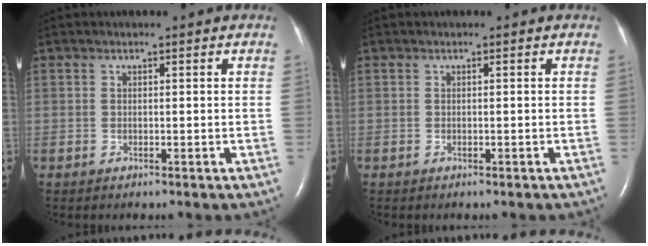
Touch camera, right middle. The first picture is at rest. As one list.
[{"total": 0.0}]